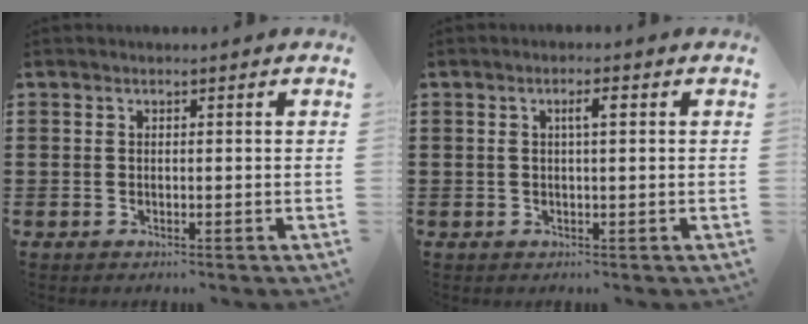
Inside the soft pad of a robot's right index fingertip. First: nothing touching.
{"total": 2.3, "force": [0.5, 0.5, 2.2], "torque": [-0.043, 0.005, 0.006]}